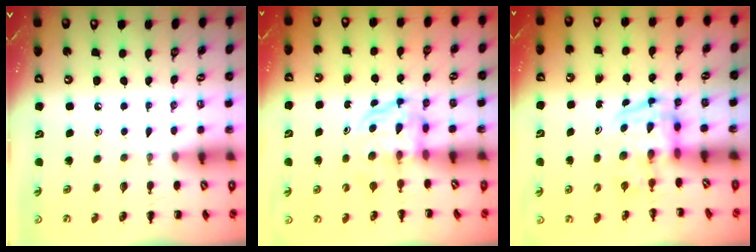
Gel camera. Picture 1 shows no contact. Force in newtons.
{"total": 3.8, "press": 3.8, "slide": 0.2}
{"total": 3.7, "press": 3.7, "slide": 0.6}